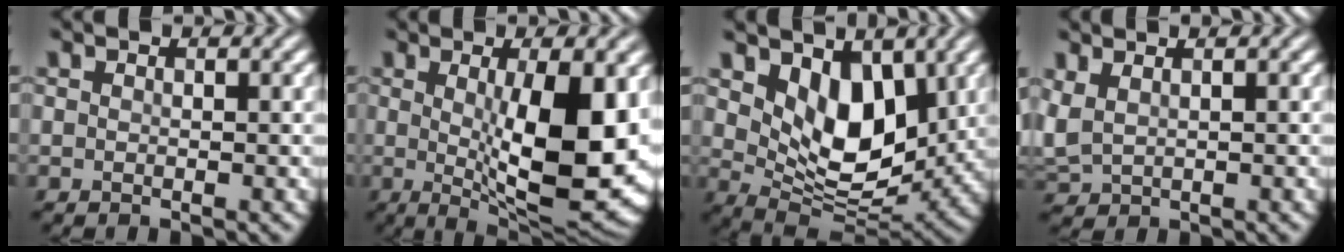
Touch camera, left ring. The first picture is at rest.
{"total": 12.0, "force": [0.2, 3.5, 11.4], "torque": [-0.159, -0.017, 0.012]}
{"total": 7.2, "force": [2.6, 4.3, 5.1], "torque": [-0.095, -0.019, 0.042]}
{"total": 2.4, "force": [1.0, 1.3, 1.7], "torque": [-0.052, 0.004, 0.028]}